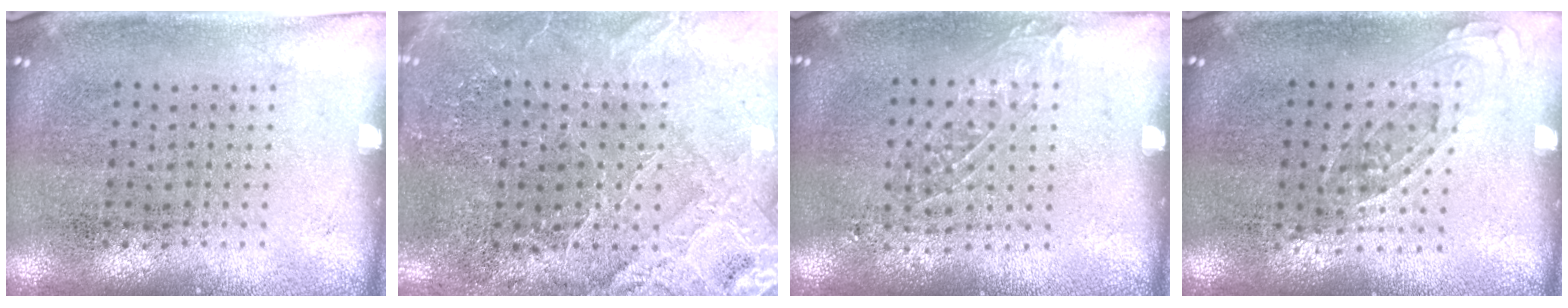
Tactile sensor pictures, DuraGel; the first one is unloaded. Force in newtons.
{"total": 3.3, "press": 3.2, "slide": 0.6}
{"total": 0.9, "press": 0.9, "slide": 0.2}
{"total": 0.7, "press": 0.7, "slide": 0.3}